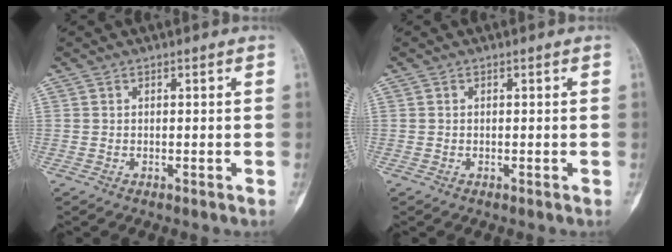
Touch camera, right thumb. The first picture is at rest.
{"total": 0.0}